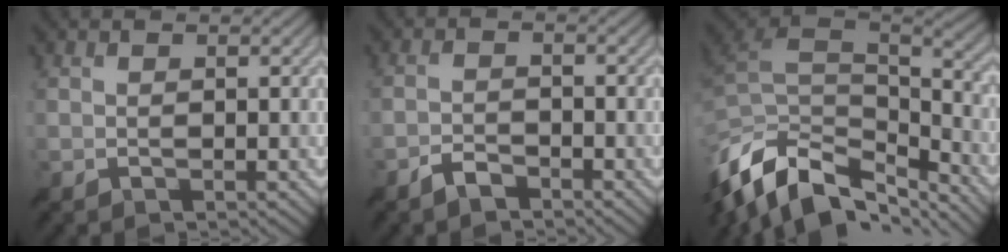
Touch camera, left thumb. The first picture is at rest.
{"total": 2.4, "force": [-2.0, 0.8, 1.0], "torque": [-0.018, 0.003, -0.044]}
{"total": 14.7, "force": [-7.8, 8.0, 9.6], "torque": [-0.251, -0.036, -0.125]}